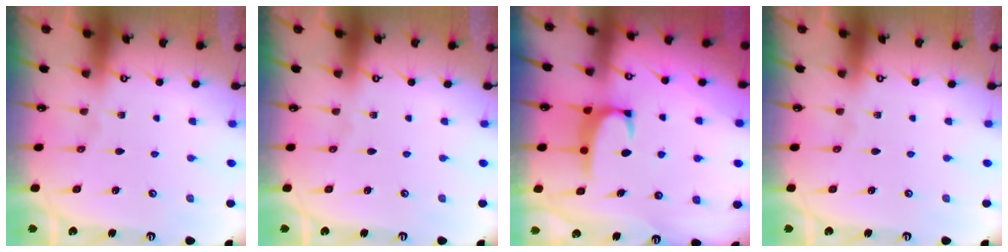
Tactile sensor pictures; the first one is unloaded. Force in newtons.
{"total": 0.0}
{"total": 2.0, "press": 2.0, "slide": 0.3}
{"total": 0.0}